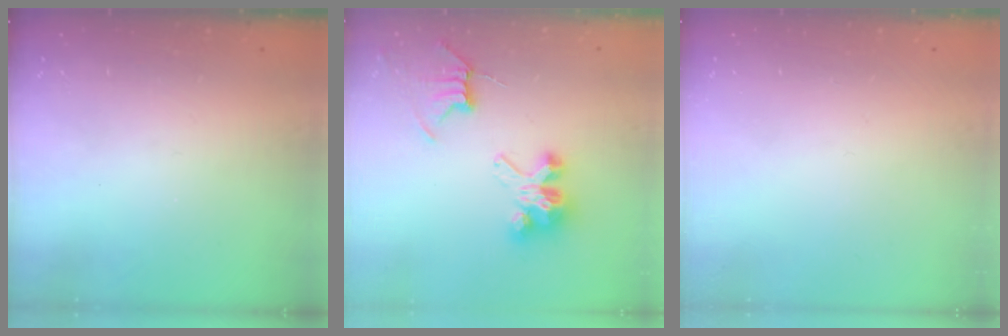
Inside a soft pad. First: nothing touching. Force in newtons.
{"total": 8.2, "press": 8.2, "slide": 0.5}
{"total": 0.0}